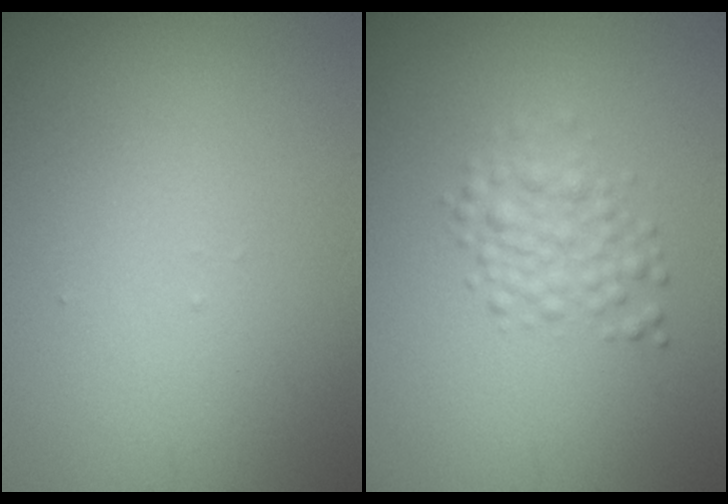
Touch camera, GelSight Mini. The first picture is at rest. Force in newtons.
{"total": 2.4, "press": 2.4, "slide": 0.1}